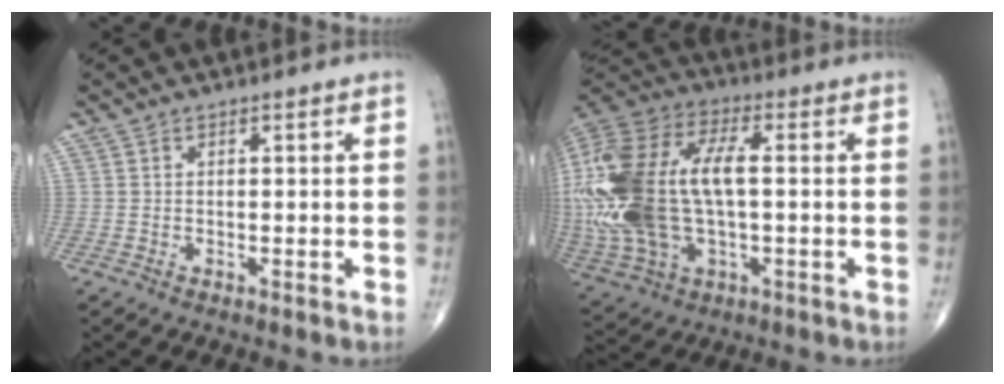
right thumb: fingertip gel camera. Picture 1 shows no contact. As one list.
[{"total": 28.9, "force": [0.9, 15.2, 24.6], "torque": [-0.596, 0.020, 0.029]}]